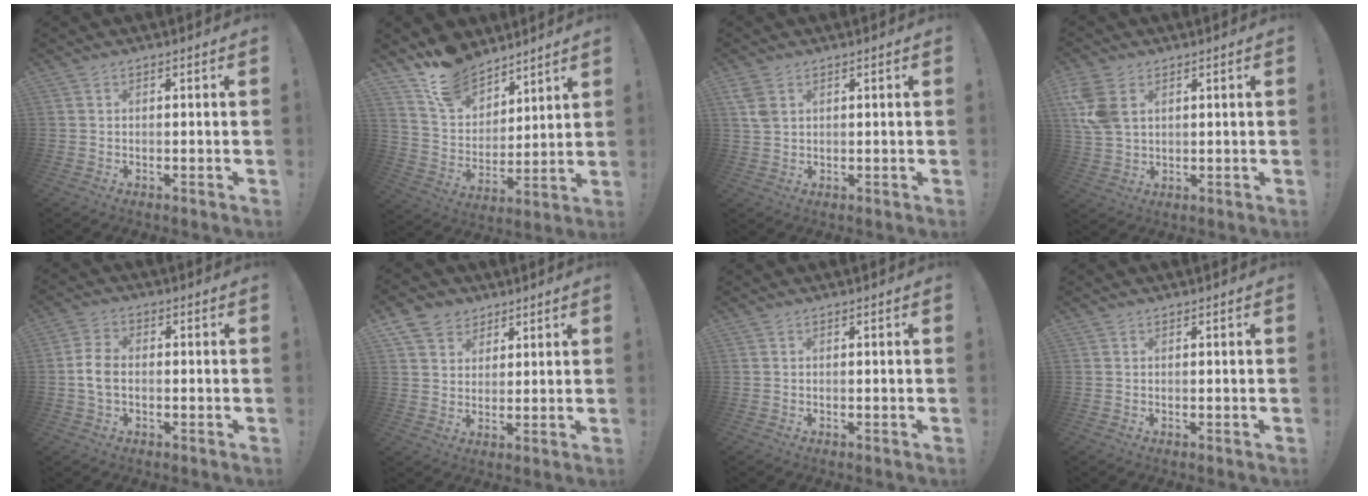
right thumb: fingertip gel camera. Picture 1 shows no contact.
{"total": 14.9, "force": [12.0, 8.0, 3.6], "torque": [-0.071, -0.089, 0.229]}
{"total": 4.2, "force": [2.0, 2.6, 2.6], "torque": [-0.044, -0.005, 0.040]}
{"total": 9.1, "force": [3.5, 6.0, 5.9], "torque": [-0.125, -0.005, 0.071]}
{"total": 5.9, "force": [-0.9, 3.8, 4.4], "torque": [-0.090, 0.010, -0.015]}
{"total": 7.6, "force": [4.6, 5.9, 1.4], "torque": [-0.021, -0.027, 0.093]}
{"total": 0.0}
{"total": 0.0}